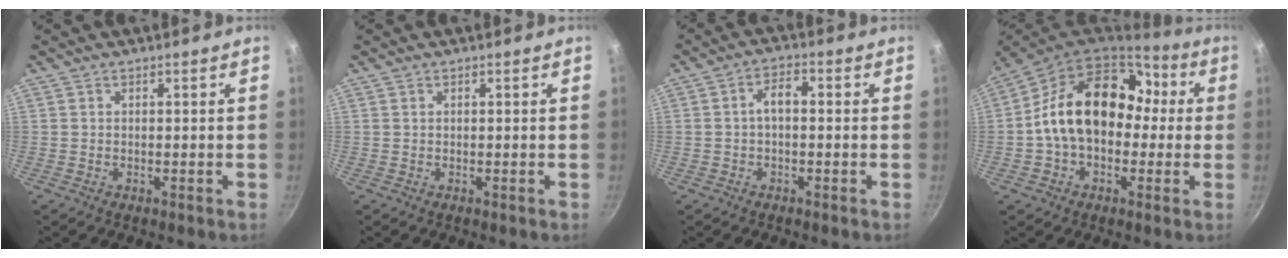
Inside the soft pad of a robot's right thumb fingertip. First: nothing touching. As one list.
[{"total": 0.0}, {"total": 3.8, "force": [-0.4, 2.1, 3.2], "torque": [-0.052, 0.021, -0.012]}, {"total": 19.7, "force": [1.0, 14.1, 13.8], "torque": [-0.191, 0.050, 0.008]}]